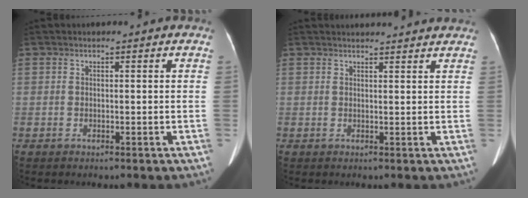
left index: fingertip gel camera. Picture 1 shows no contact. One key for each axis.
{"total": 8.3, "fx": 8.0, "fy": 0.9, "fz": 2.1, "tx": -0.021, "ty": 0.024, "tz": 0.081}